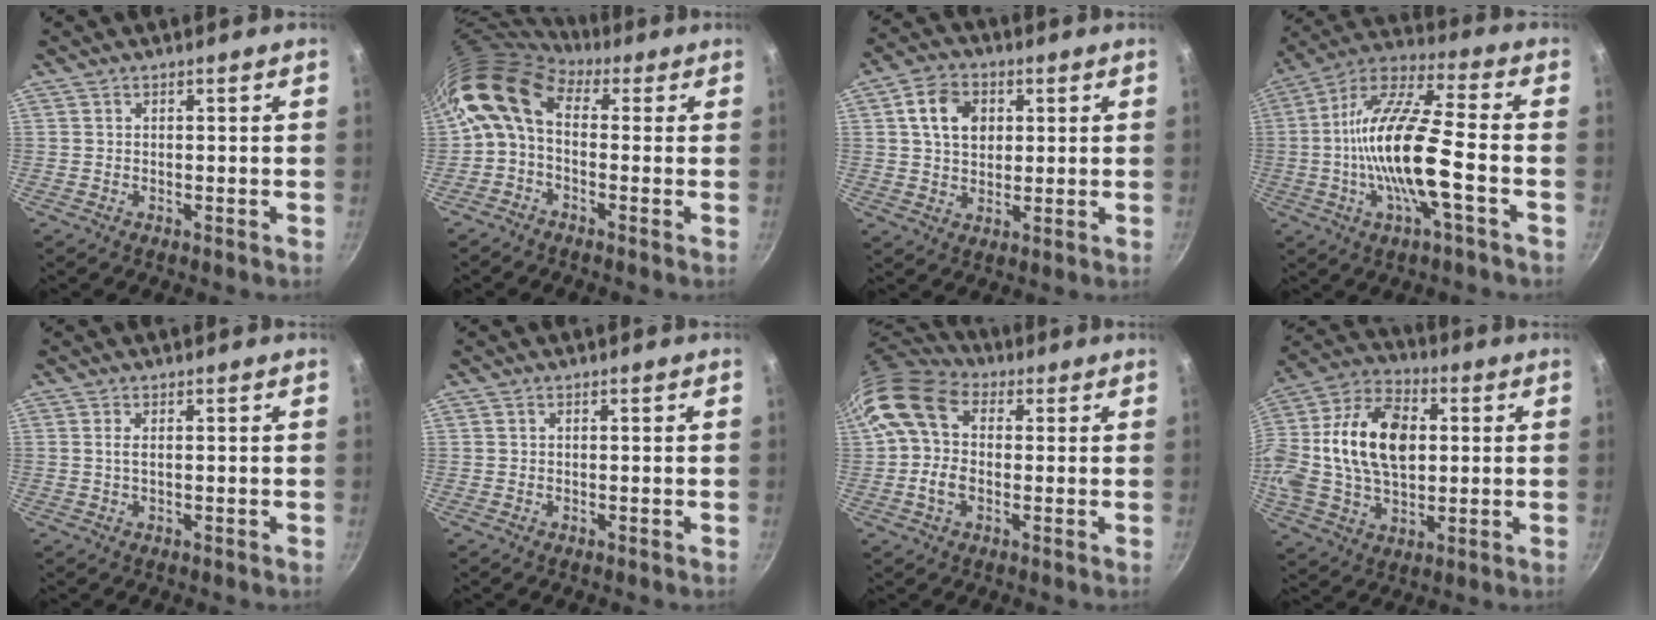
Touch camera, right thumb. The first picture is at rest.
{"total": 9.7, "force": [1.1, 6.3, 7.4], "torque": [-0.133, 0.027, 0.000]}
{"total": 8.7, "force": [2.3, 6.5, 5.3], "torque": [-0.076, 0.005, 0.034]}
{"total": 17.8, "force": [-3.4, 4.4, 16.9], "torque": [-0.318, 0.033, -0.077]}
{"total": 1.3, "force": [0.3, 0.5, 1.2], "torque": [-0.024, -0.001, 0.004]}
{"total": 0.0}
{"total": 13.1, "force": [1.4, 9.3, 9.2], "torque": [-0.172, 0.019, 0.010]}
{"total": 21.9, "force": [2.6, 14.3, 16.4], "torque": [-0.299, 0.027, 0.034]}